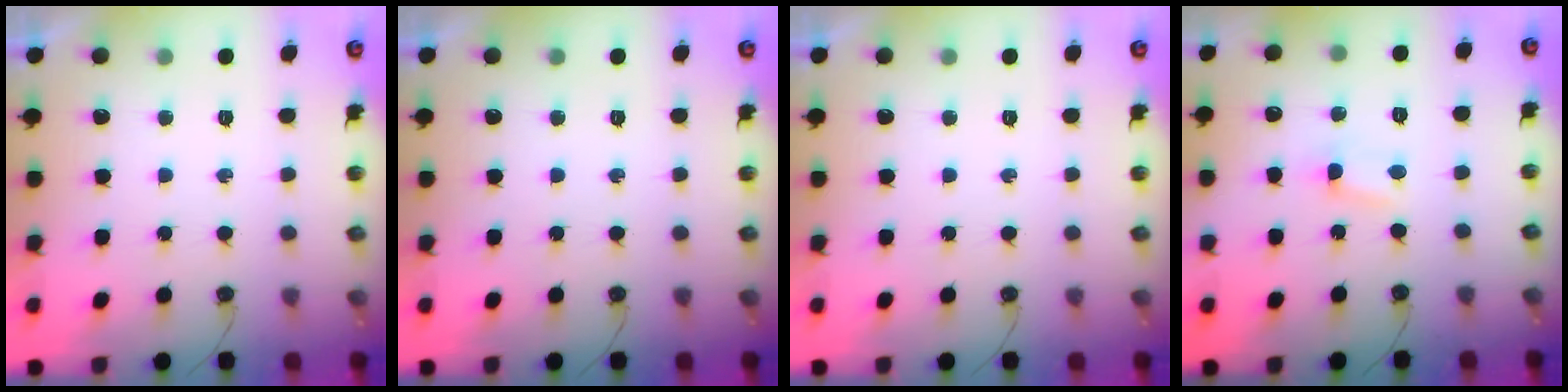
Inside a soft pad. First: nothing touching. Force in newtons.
{"total": 0.0}
{"total": 0.0}
{"total": 1.9, "press": 1.9, "slide": 0.2}